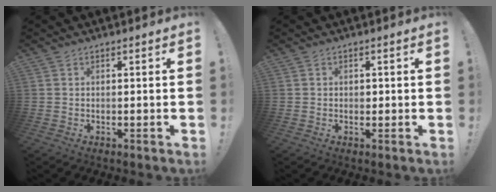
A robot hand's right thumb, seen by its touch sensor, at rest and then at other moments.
{"total": 0.9, "force": [-0.1, 0.8, 0.3], "torque": [0.000, 0.000, -0.003]}